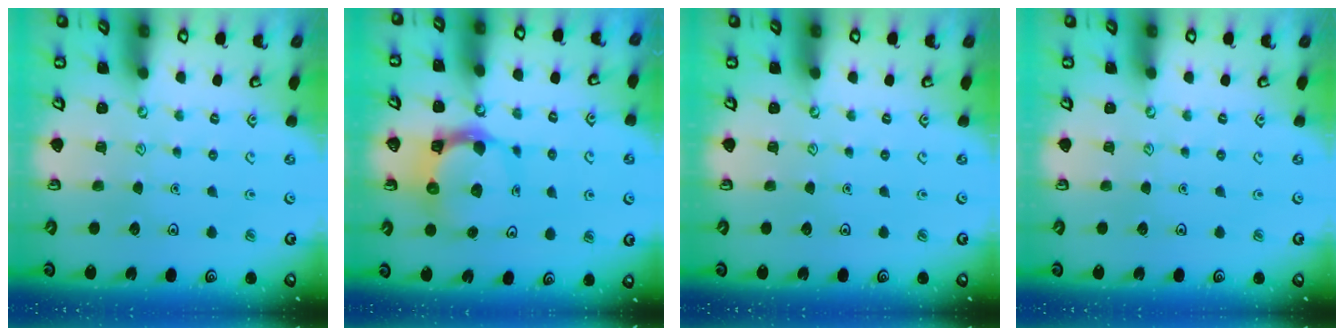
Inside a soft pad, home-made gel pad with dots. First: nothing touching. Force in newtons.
{"total": 8.7, "press": 8.6, "slide": 1.2}
{"total": 0.0}
{"total": 0.0}